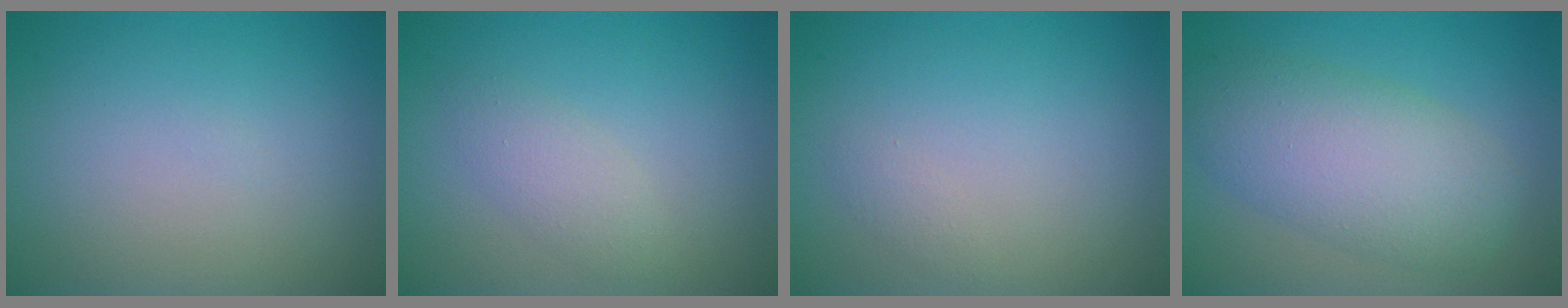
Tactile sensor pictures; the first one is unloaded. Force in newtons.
{"total": 2.0, "press": 2.0, "slide": 0.2}
{"total": 0.6, "press": 0.6, "slide": 0.1}
{"total": 6.9, "press": 6.9, "slide": 0.2}